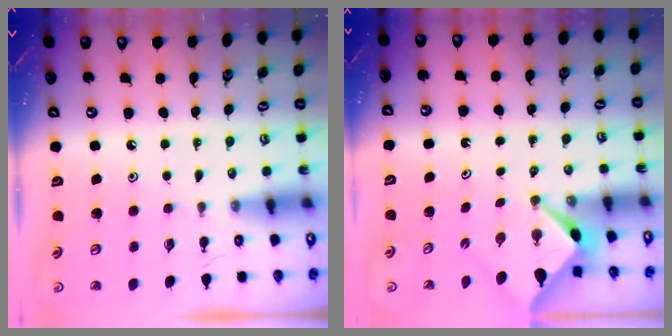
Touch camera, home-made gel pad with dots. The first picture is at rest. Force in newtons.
{"total": 2.4, "press": 2.4, "slide": 0.3}